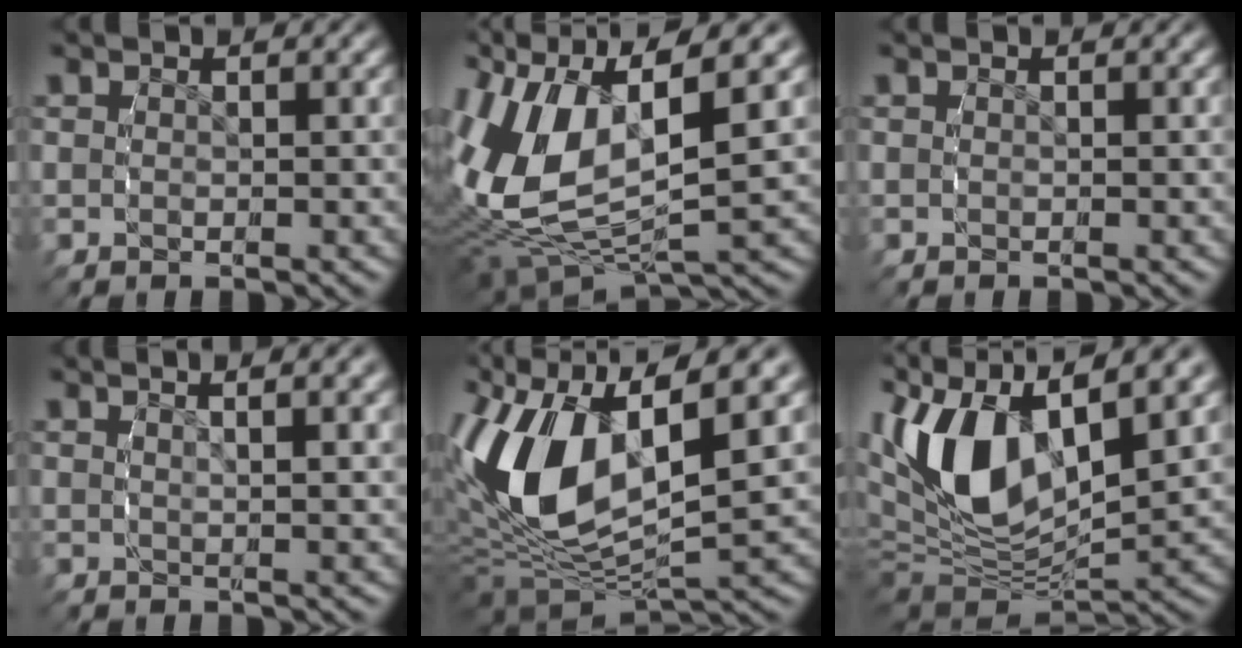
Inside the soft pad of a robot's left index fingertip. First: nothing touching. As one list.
[{"total": 12.5, "force": [-0.3, 8.3, 9.4], "torque": [-0.219, -0.026, 0.000]}, {"total": 0.0}, {"total": 4.3, "force": [2.7, 1.1, 3.1], "torque": [-0.040, 0.010, 0.039]}, {"total": 14.0, "force": [-0.1, 9.1, 10.6], "torque": [-0.236, -0.024, 0.002]}, {"total": 12.5, "force": [0.9, 7.8, 9.8], "torque": [-0.207, -0.022, 0.014]}]